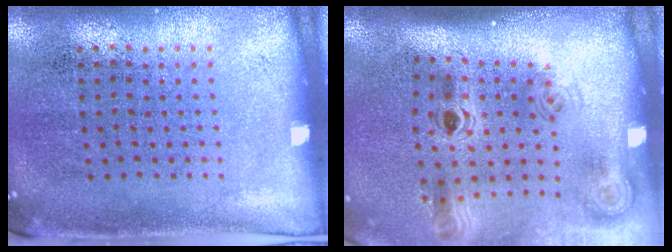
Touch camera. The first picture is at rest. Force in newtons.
{"total": 2.0, "press": 1.3, "slide": 1.5}